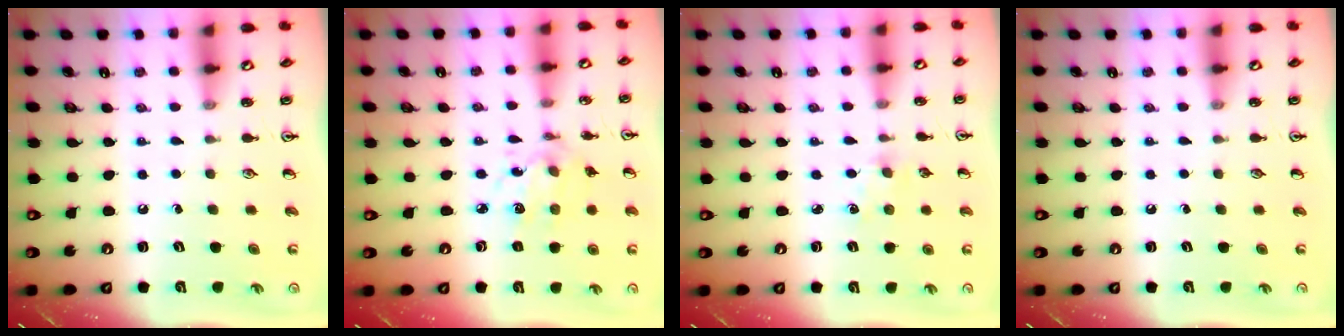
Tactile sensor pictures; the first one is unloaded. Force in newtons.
{"total": 7.1, "press": 7.1, "slide": 0.3}
{"total": 3.0, "press": 3.0, "slide": 0.5}
{"total": 0.0}